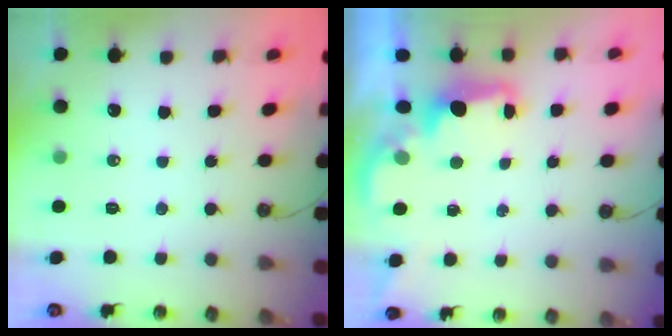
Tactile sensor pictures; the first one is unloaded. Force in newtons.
{"total": 2.0, "press": 1.9, "slide": 0.8}